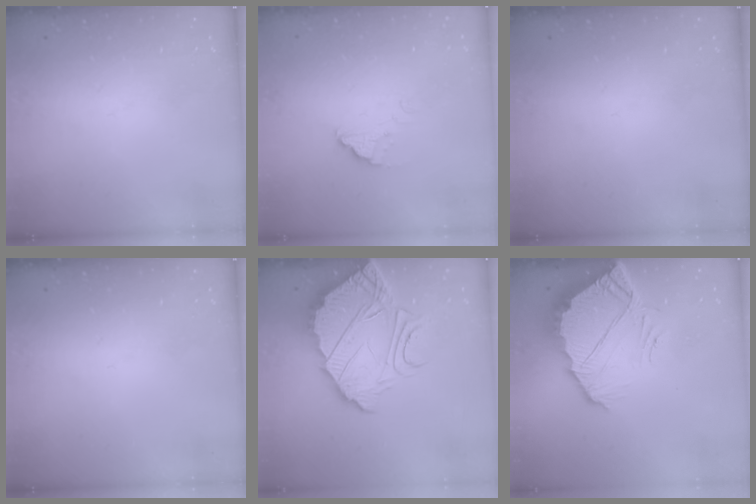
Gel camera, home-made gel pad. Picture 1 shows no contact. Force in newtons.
{"total": 2.2, "press": 2.2, "slide": 0.1}
{"total": 0.0}
{"total": 0.0}
{"total": 10.2, "press": 10.1, "slide": 0.7}
{"total": 7.6, "press": 7.6, "slide": 0.4}